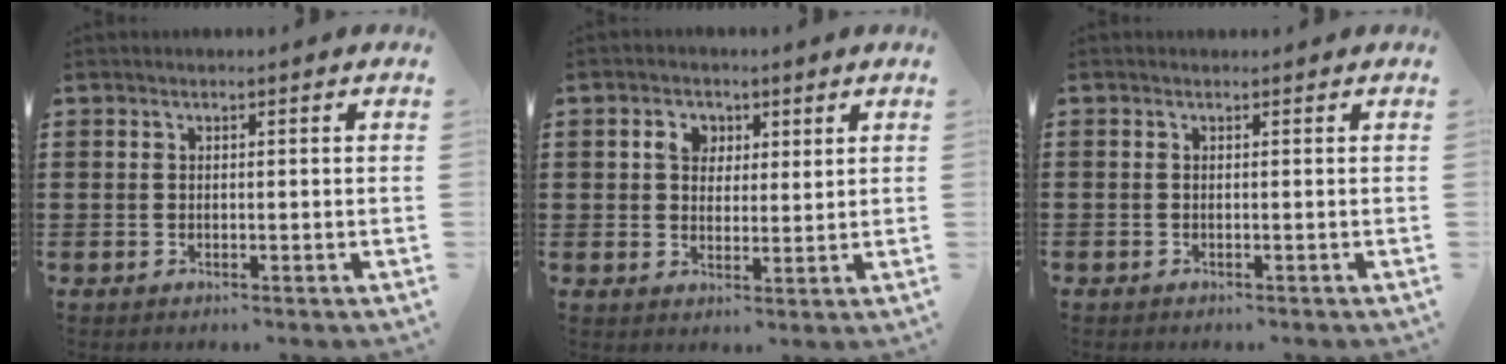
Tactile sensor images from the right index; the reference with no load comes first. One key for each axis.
{"total": 3.6, "fx": 1.6, "fy": 2.7, "fz": 1.7, "tx": -0.046, "ty": 0.012, "tz": 0.026}
{"total": 0.0}